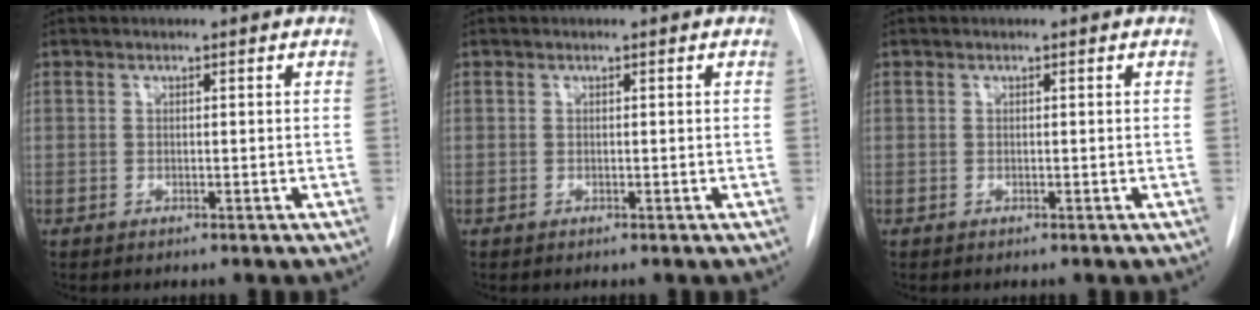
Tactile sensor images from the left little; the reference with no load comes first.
{"total": 0.0}
{"total": 0.0}